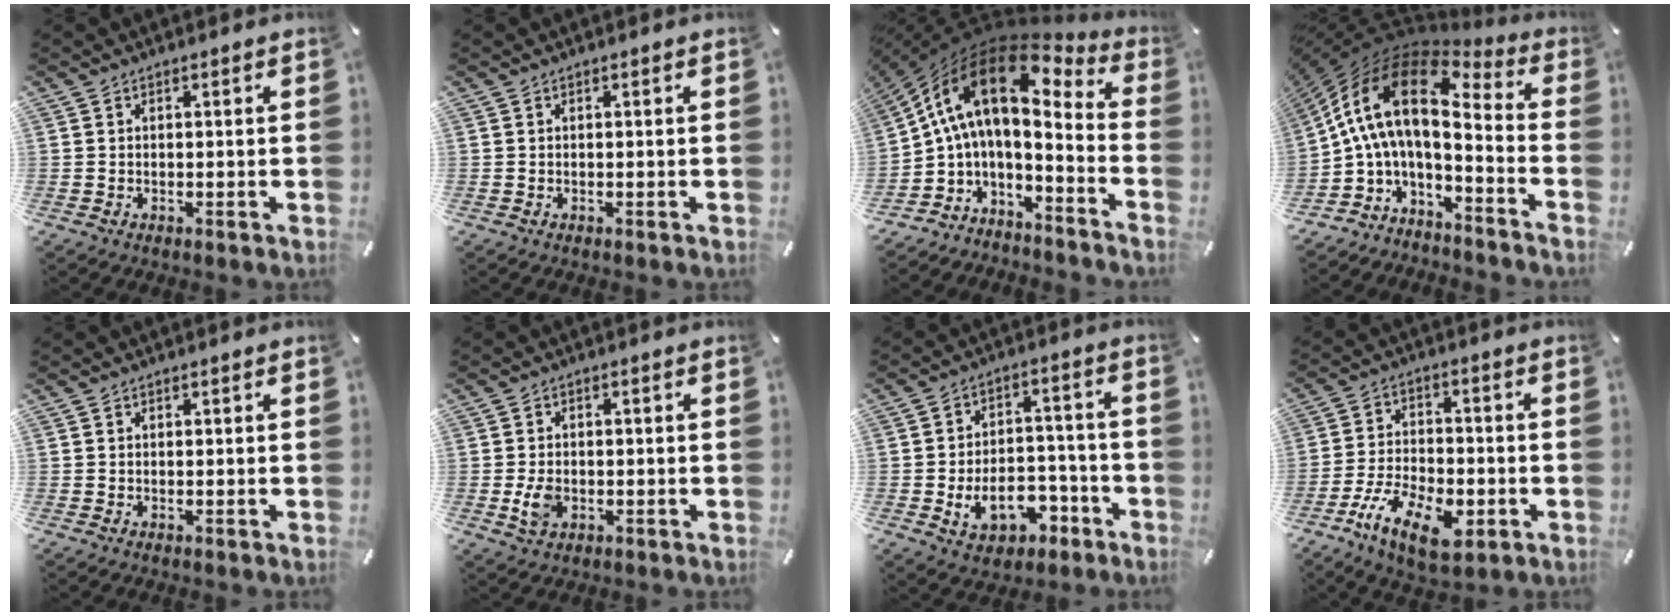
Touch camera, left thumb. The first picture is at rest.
{"total": 0.0}
{"total": 13.3, "force": [4.6, 5.6, 11.2], "torque": [-0.225, -0.046, 0.069]}
{"total": 14.1, "force": [2.3, 6.1, 12.5], "torque": [-0.263, -0.033, 0.029]}
{"total": 0.0}
{"total": 4.1, "force": [-0.8, 2.9, 2.8], "torque": [-0.077, -0.004, -0.018]}
{"total": 11.6, "force": [-4.6, 8.1, 7.0], "torque": [-0.091, 0.034, -0.071]}
{"total": 13.7, "force": [-6.5, 7.1, 9.7], "torque": [-0.186, 0.031, -0.111]}